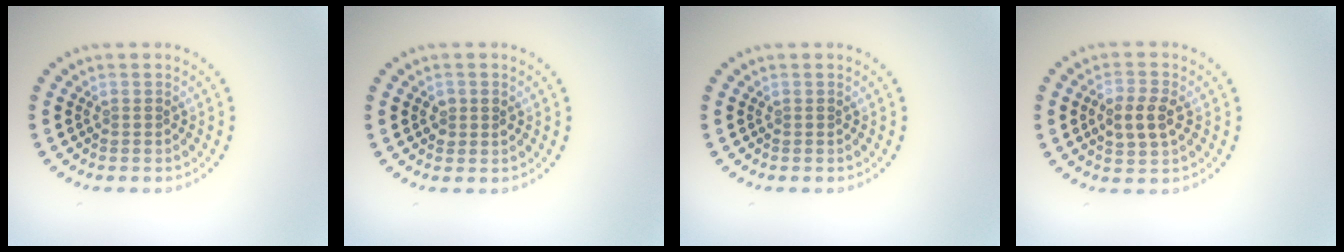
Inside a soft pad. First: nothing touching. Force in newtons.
{"total": 1.3, "press": 1.3, "slide": 0.1}
{"total": 0.0}
{"total": 3.0, "press": 3.0, "slide": 0.4}